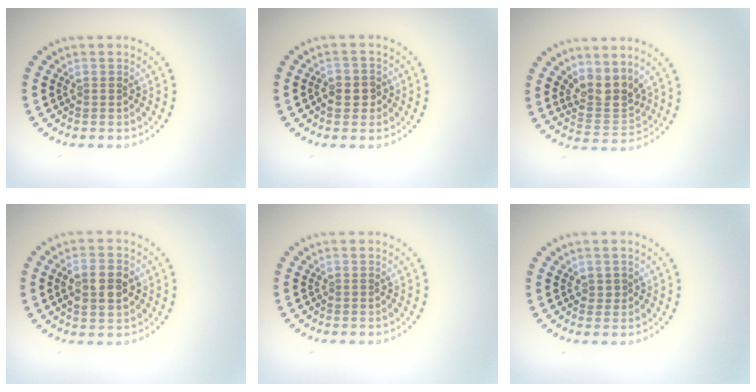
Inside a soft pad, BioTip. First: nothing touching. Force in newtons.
{"total": 2.4, "press": 2.3, "slide": 0.9}
{"total": 3.2, "press": 2.4, "slide": 2.1}
{"total": 3.4, "press": 3.4, "slide": 0.4}
{"total": 0.0}
{"total": 0.5, "press": 0.5, "slide": 0.2}